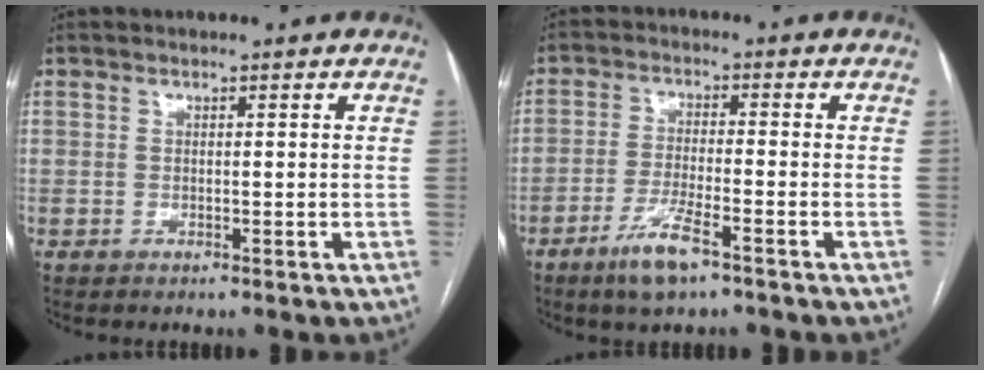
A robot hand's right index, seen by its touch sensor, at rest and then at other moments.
{"total": 6.6, "force": [-4.2, 0.8, 5.0], "torque": [-0.103, -0.010, -0.076]}